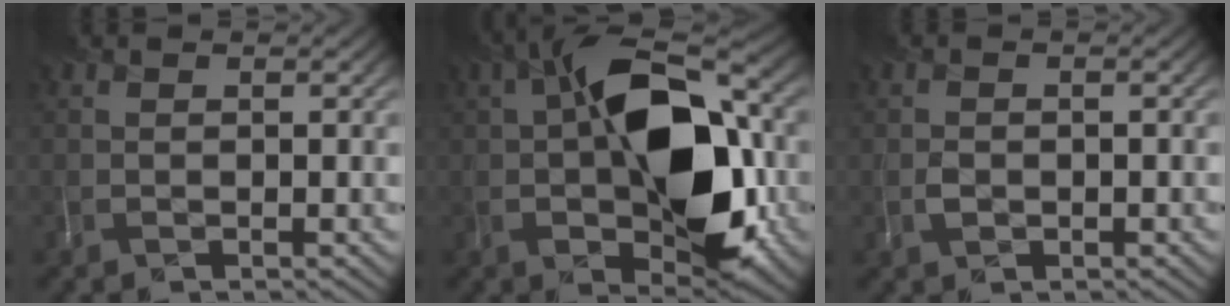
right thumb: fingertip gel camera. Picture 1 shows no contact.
{"total": 15.1, "force": [-1.1, 8.2, 12.6], "torque": [-0.192, 0.008, -0.019]}
{"total": 0.7, "force": [-0.2, 0.6, 0.2], "torque": [-0.002, 0.006, -0.002]}